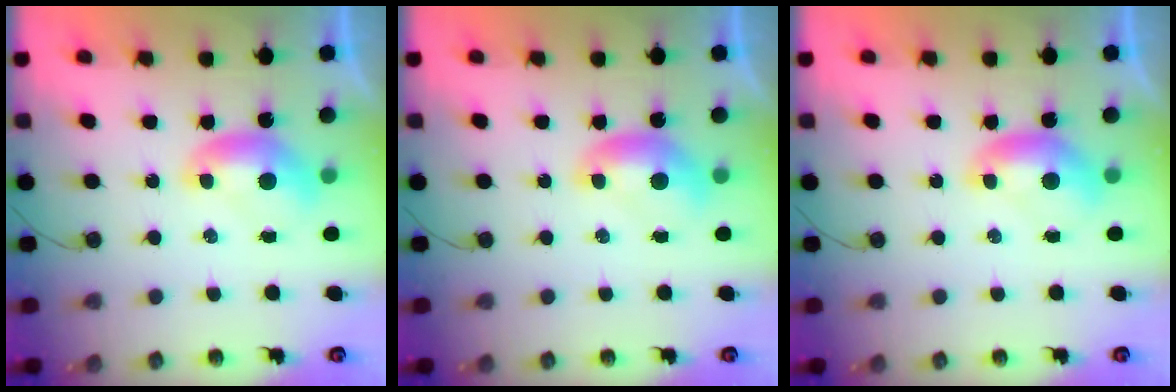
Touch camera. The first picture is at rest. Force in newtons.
{"total": 0.0}
{"total": 0.0}